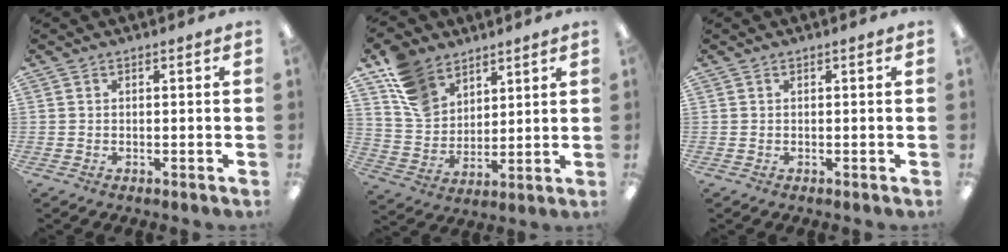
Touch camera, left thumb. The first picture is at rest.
{"total": 12.6, "force": [8.3, 8.6, 3.8], "torque": [-0.091, -0.036, 0.168]}
{"total": 0.0}